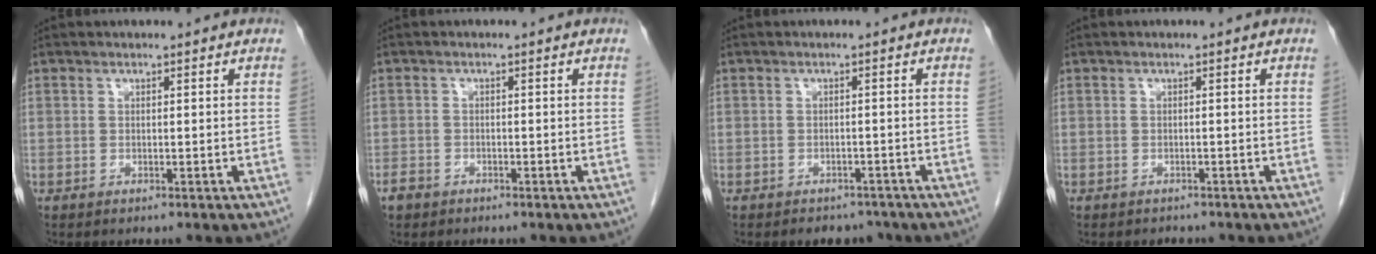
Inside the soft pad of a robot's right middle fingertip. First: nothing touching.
{"total": 1.7, "force": [-1.2, 1.0, 0.5], "torque": [-0.013, 0.002, -0.019]}
{"total": 3.4, "force": [-2.9, 1.7, 0.2], "torque": [0.000, 0.003, -0.037]}
{"total": 1.5, "force": [-1.4, 0.6, 0.0], "torque": [-0.010, -0.003, -0.020]}